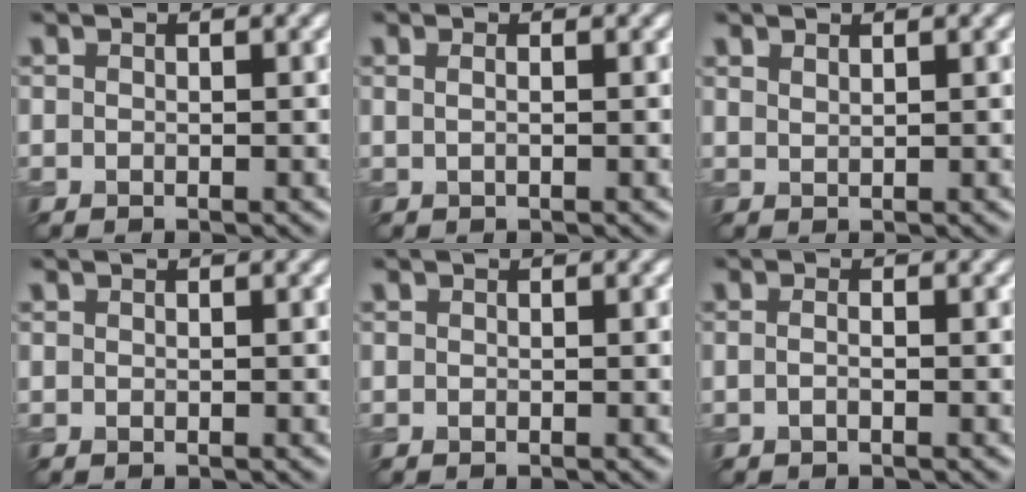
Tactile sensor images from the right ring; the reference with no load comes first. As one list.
[{"total": 1.1, "force": [0.5, 0.5, 0.7], "torque": [-0.003, -0.002, 0.001]}, {"total": 0.9, "force": [0.8, 0.1, 0.2], "torque": [-0.003, 0.002, 0.019]}, {"total": 0.0}, {"total": 0.0}, {"total": 0.6, "force": [-0.1, 0.2, 0.6], "torque": [-0.014, -0.002, -0.004]}]